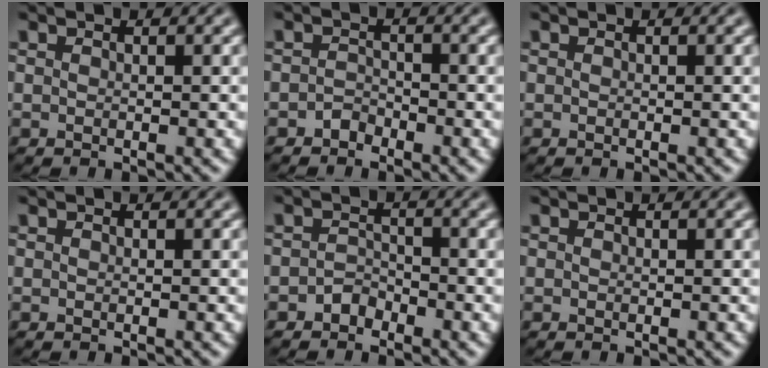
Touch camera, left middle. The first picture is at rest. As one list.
[{"total": 1.2, "force": [-1.0, 0.7, 0.2], "torque": [-0.002, 0.005, -0.019]}, {"total": 0.0}, {"total": 0.0}, {"total": 1.4, "force": [-1.0, 0.9, 0.3], "torque": [-0.003, 0.008, -0.020]}, {"total": 0.0}]